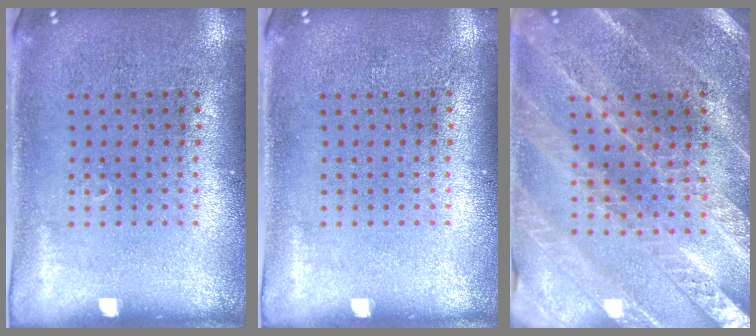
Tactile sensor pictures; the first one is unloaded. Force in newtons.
{"total": 0.0}
{"total": 2.4, "press": 2.4, "slide": 0.2}